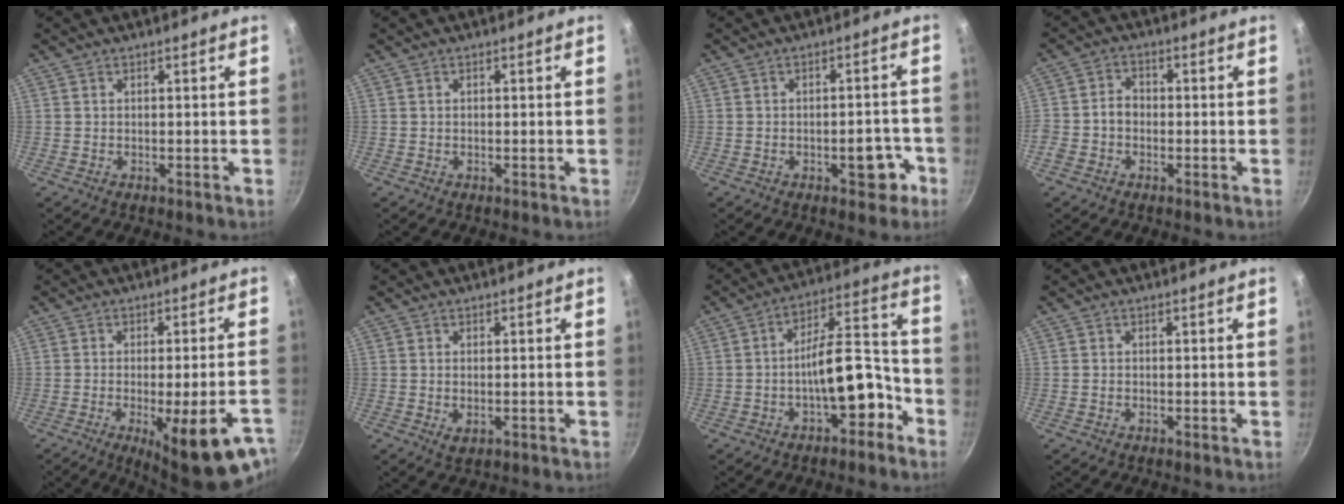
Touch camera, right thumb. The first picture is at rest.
{"total": 0.0}
{"total": 5.7, "force": [-2.6, 3.0, 4.0], "torque": [-0.021, 0.026, -0.030]}
{"total": 4.1, "force": [-1.3, 3.3, 2.0], "torque": [-0.020, 0.021, -0.032]}
{"total": 17.5, "force": [-8.1, 4.5, 14.8], "torque": [-0.169, 0.005, -0.100]}
{"total": 2.3, "force": [-0.3, 1.3, 1.8], "torque": [-0.030, -0.006, -0.002]}
{"total": 12.7, "force": [-5.1, 5.6, 10.2], "torque": [-0.114, 0.076, -0.073]}
{"total": 0.0}